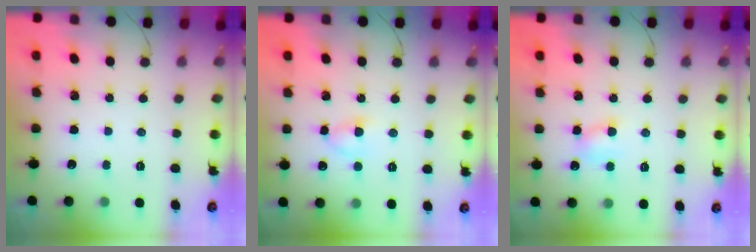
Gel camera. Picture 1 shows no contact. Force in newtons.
{"total": 4.0, "press": 3.8, "slide": 1.2}
{"total": 5.3, "press": 5.2, "slide": 0.7}